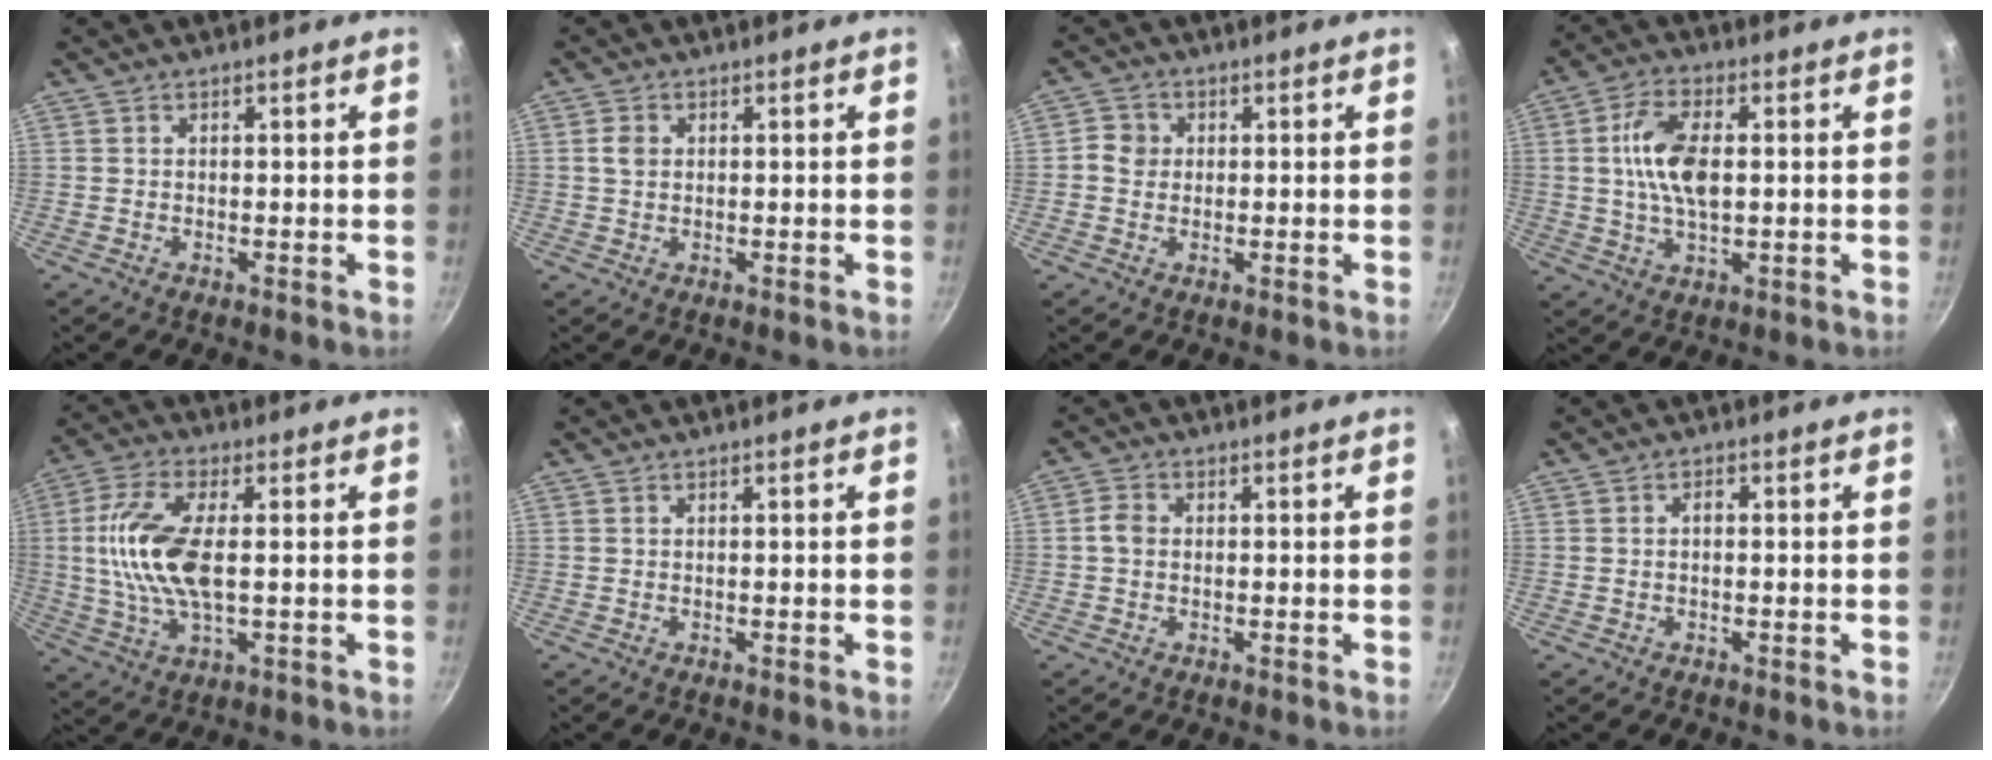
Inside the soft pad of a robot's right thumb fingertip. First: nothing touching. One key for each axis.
{"total": 2.4, "fx": 0.4, "fy": 1.8, "fz": 1.4, "tx": -0.023, "ty": 0.001, "tz": 0.008}
{"total": 3.6, "fx": 0.2, "fy": 3.3, "fz": 1.4, "tx": -0.010, "ty": 0.006, "tz": -0.003}
{"total": 10.6, "fx": 1.1, "fy": 5.2, "fz": 9.2, "tx": -0.179, "ty": 0.003, "tz": 0.022}
{"total": 13.9, "fx": 0.8, "fy": 6.0, "fz": 12.5, "tx": -0.272, "ty": 0.002, "tz": 0.017}
{"total": 0.0}
{"total": 2.8, "fx": -0.1, "fy": 2.2, "fz": 1.7, "tx": -0.030, "ty": 0.006, "tz": -0.007}
{"total": 1.2, "fx": -0.1, "fy": 0.7, "fz": 0.9, "tx": -0.012, "ty": 0.007, "tz": -0.003}